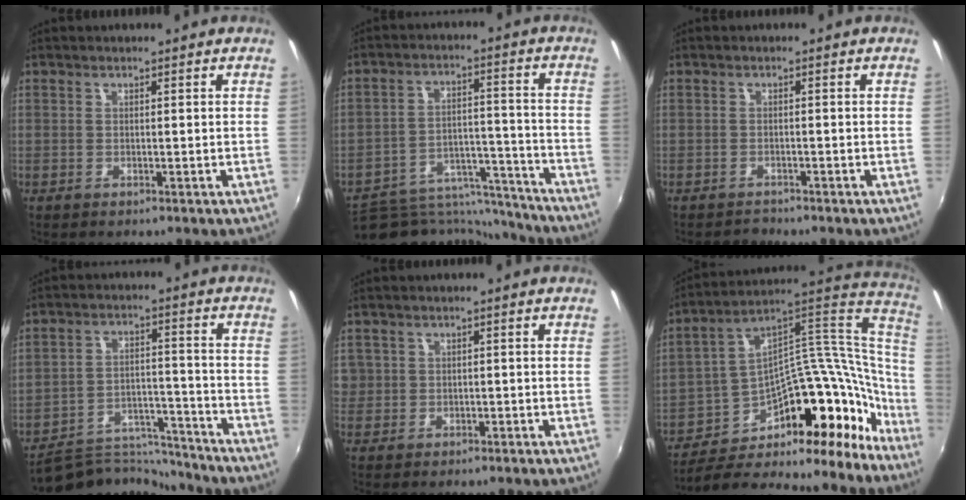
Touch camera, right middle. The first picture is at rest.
{"total": 14.8, "force": [-14.3, 3.7, 0.6], "torque": [-0.009, 0.044, -0.213]}
{"total": 1.5, "force": [-1.4, 0.3, -0.2], "torque": [0.000, -0.001, -0.024]}
{"total": 9.5, "force": [-9.1, 2.5, 0.2], "torque": [-0.008, 0.024, -0.149]}
{"total": 3.6, "force": [-0.5, 3.5, 0.6], "torque": [-0.015, 0.008, -0.004]}
{"total": 29.0, "force": [-17.6, 16.4, 16.2], "torque": [-0.230, 0.064, -0.242]}